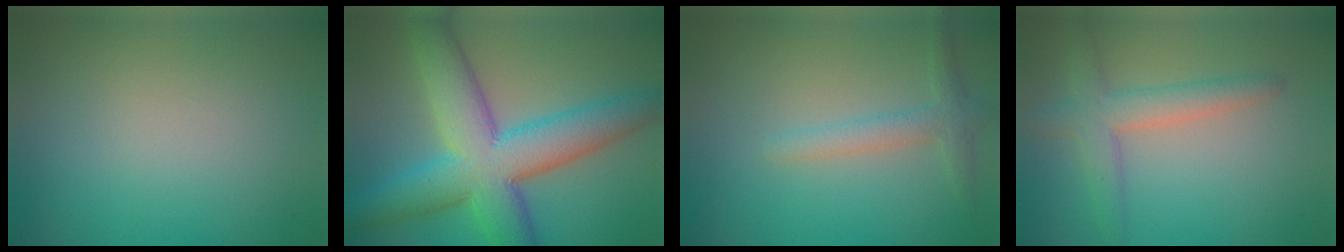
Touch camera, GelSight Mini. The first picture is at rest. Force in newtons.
{"total": 11.1, "press": 11.1, "slide": 0.4}
{"total": 2.3, "press": 2.3, "slide": 0.1}
{"total": 3.7, "press": 3.7, "slide": 0.1}